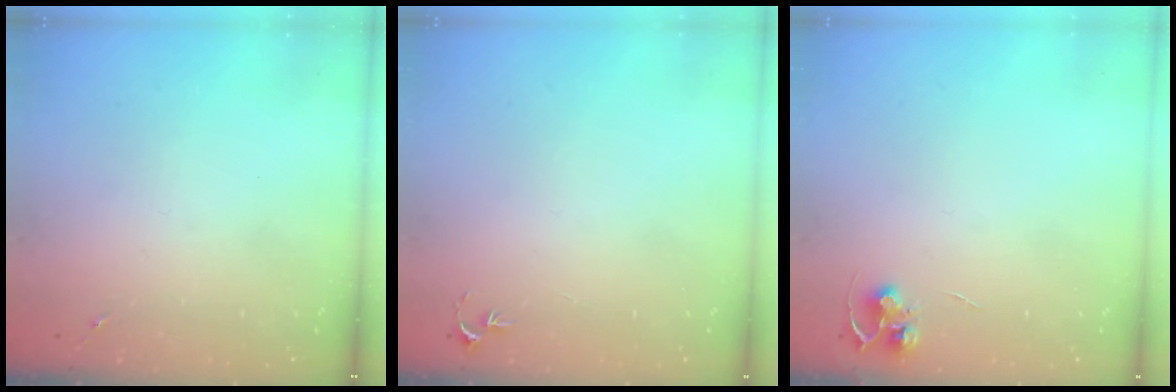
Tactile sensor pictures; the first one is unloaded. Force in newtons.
{"total": 2.7, "press": 2.7, "slide": 0.3}
{"total": 5.7, "press": 5.6, "slide": 0.4}